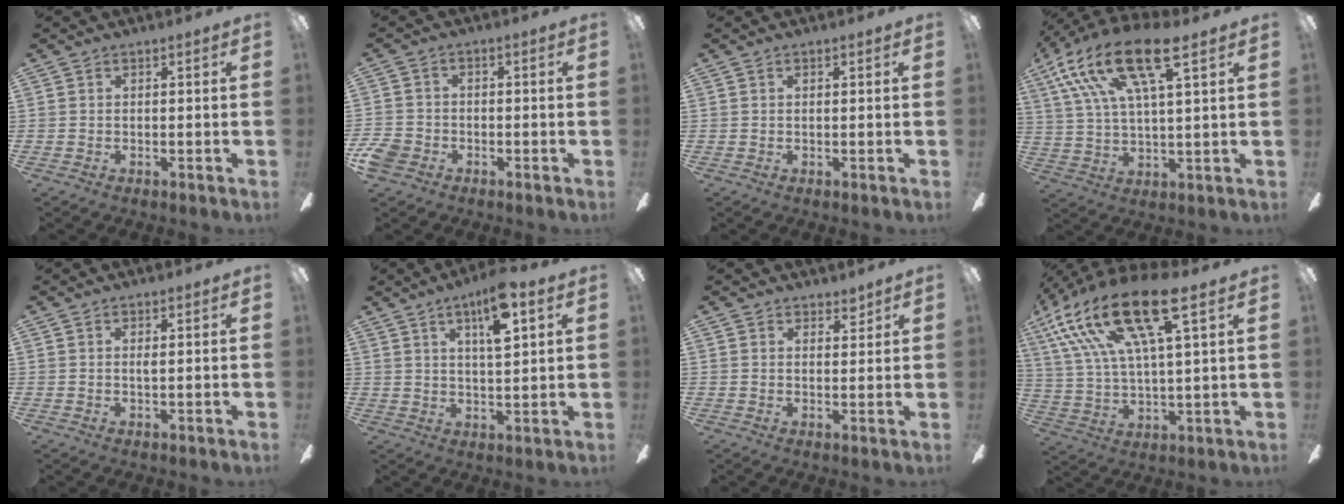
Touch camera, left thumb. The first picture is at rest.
{"total": 5.1, "force": [-2.7, 3.7, 2.2], "torque": [-0.056, 0.014, -0.054]}
{"total": 0.5, "force": [0.2, 0.2, 0.5], "torque": [-0.009, 0.002, 0.003]}
{"total": 18.3, "force": [11.0, 5.4, 13.6], "torque": [-0.276, -0.039, 0.182]}
{"total": 1.0, "force": [0.3, 0.1, 0.9], "torque": [-0.021, 0.001, 0.005]}
{"total": 9.6, "force": [5.2, 2.6, 7.6], "torque": [-0.124, -0.013, 0.083]}
{"total": 3.2, "force": [2.8, 1.5, 0.5], "torque": [0.011, -0.019, 0.048]}
{"total": 22.3, "force": [12.9, 6.6, 16.9], "torque": [-0.342, -0.050, 0.214]}